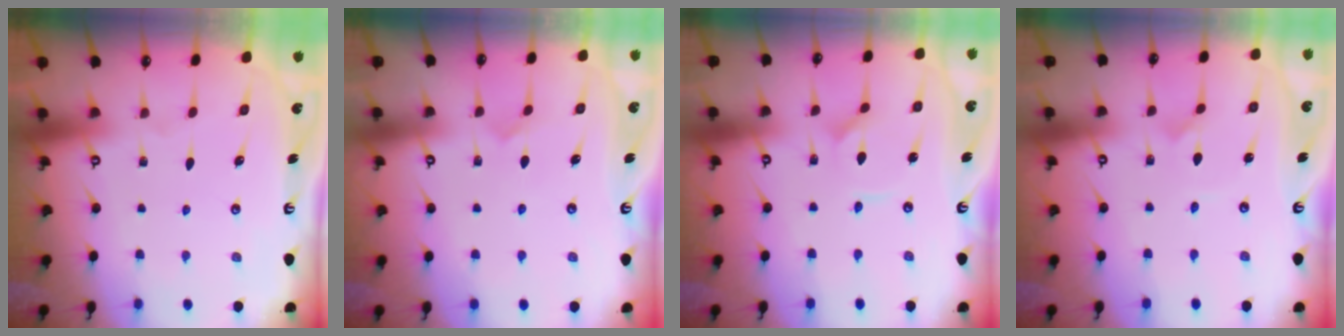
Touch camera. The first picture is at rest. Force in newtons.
{"total": 2.7, "press": 2.7, "slide": 0.3}
{"total": 1.5, "press": 1.5, "slide": 0.1}
{"total": 1.3, "press": 1.3, "slide": 0.1}